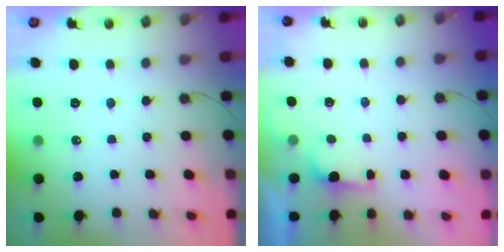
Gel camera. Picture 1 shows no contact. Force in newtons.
{"total": 1.6, "press": 1.4, "slide": 0.8}